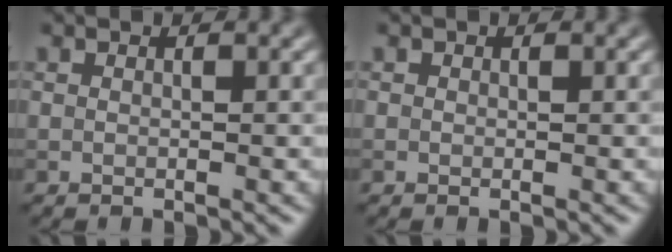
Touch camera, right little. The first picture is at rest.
{"total": 0.0}